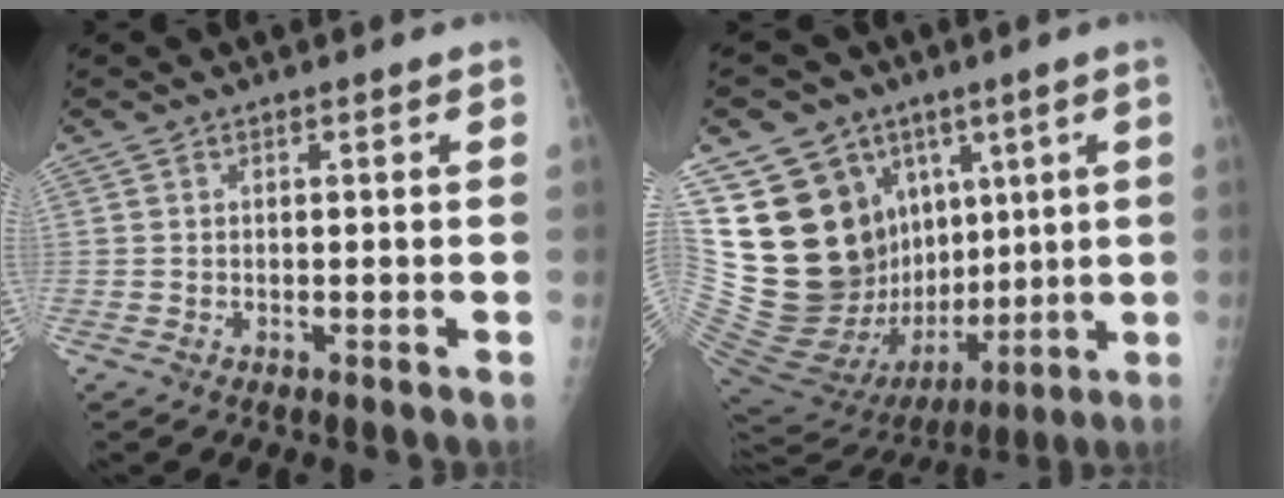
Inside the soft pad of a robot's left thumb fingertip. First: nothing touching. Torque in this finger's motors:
{"motor_torque": [0.82, 1.02, 0.28, -0.32, 0.10]}